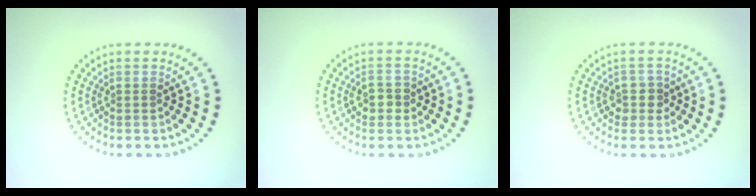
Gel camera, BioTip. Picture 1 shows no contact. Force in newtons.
{"total": 1.8, "press": 1.8, "slide": 0.3}
{"total": 1.8, "press": 1.4, "slide": 1.1}